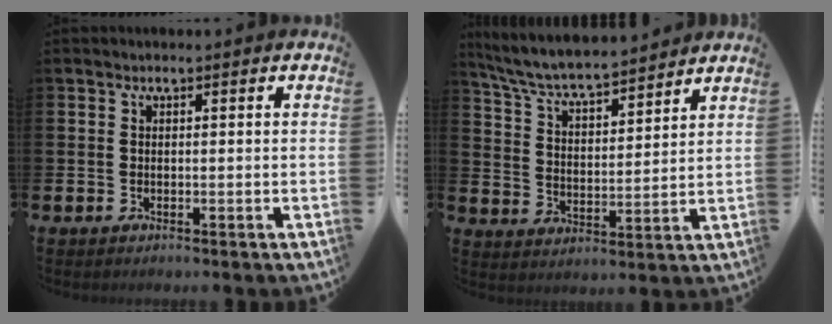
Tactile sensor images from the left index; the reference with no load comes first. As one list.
[{"total": 6.7, "force": [6.4, 0.7, 1.9], "torque": [-0.065, -0.047, 0.109]}]